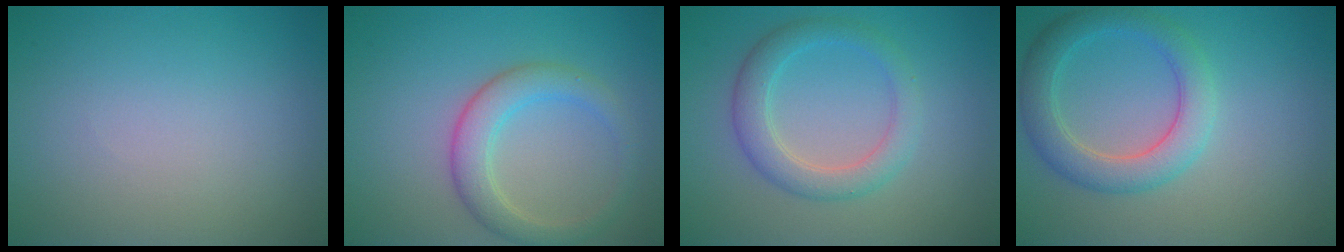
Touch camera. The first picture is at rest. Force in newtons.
{"total": 3.6, "press": 3.6, "slide": 0.1}
{"total": 3.4, "press": 3.4, "slide": 0.1}
{"total": 4.3, "press": 4.3, "slide": 0.2}